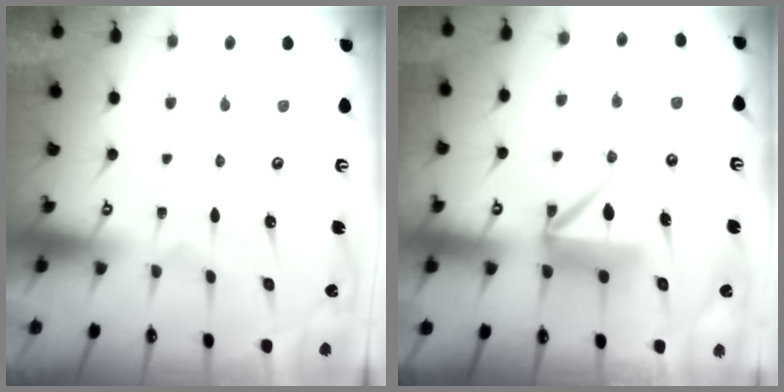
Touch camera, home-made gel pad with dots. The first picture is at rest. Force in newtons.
{"total": 9.6, "press": 9.5, "slide": 0.9}